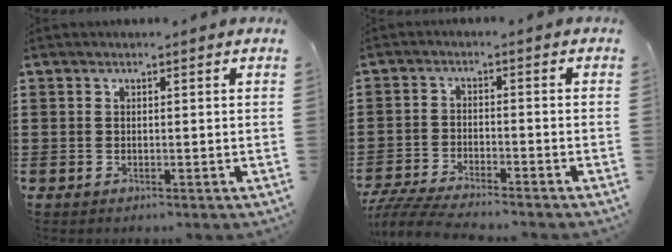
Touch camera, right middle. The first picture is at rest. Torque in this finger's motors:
{"motor_torque": [1.66, -0.47, 0.25, 0.06]}